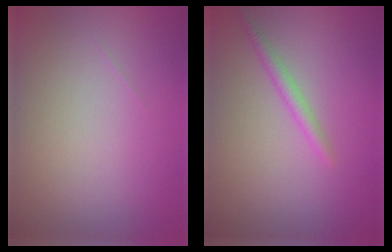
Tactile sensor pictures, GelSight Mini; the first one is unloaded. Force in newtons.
{"total": 1.4, "press": 1.4, "slide": 0.1}